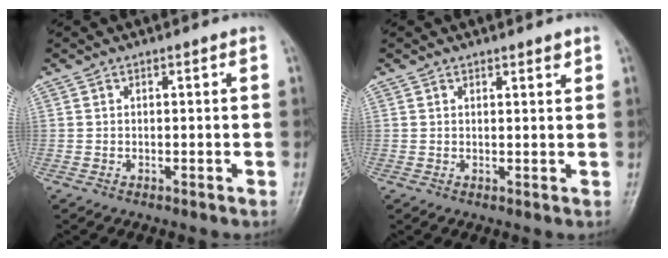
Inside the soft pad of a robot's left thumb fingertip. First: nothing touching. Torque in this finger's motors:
{"motor_torque": [-0.23, -0.03, -0.10, -0.10, -0.03]}